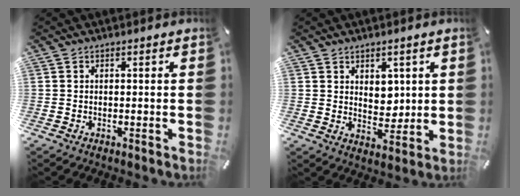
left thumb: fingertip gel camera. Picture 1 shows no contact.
{"total": 5.3, "force": [2.5, 4.3, 2.0], "torque": [-0.018, -0.011, 0.040]}